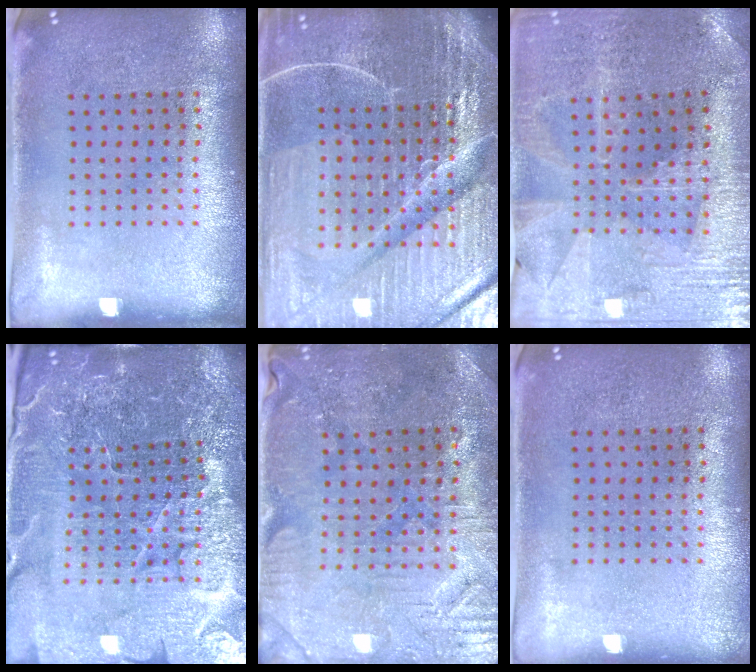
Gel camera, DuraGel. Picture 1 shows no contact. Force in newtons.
{"total": 7.1, "press": 6.2, "slide": 3.5}
{"total": 1.7, "press": 1.7, "slide": 0.3}
{"total": 5.7, "press": 5.3, "slide": 2.1}
{"total": 1.4, "press": 1.4, "slide": 0.4}
{"total": 0.0}